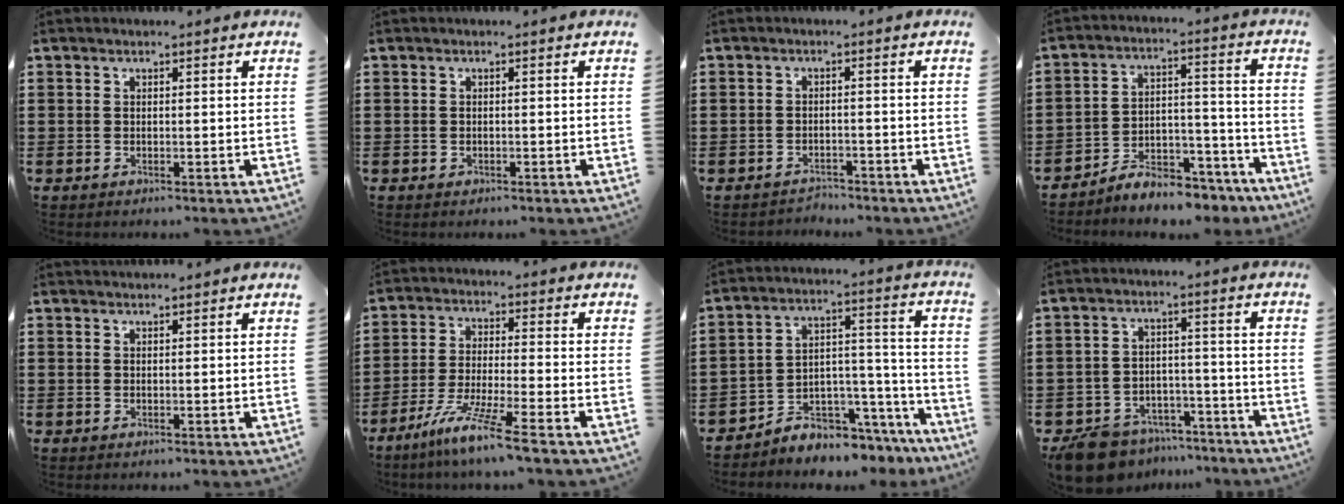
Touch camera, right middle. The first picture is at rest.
{"total": 0.0}
{"total": 1.8, "force": [-1.8, 0.3, -0.2], "torque": [-0.004, 0.000, -0.041]}
{"total": 6.4, "force": [-6.1, 1.4, 1.2], "torque": [-0.017, 0.019, -0.117]}
{"total": 0.8, "force": [0.8, 0.0, 0.0], "torque": [-0.001, -0.003, 0.015]}
{"total": 8.0, "force": [-6.2, -0.5, 5.1], "torque": [-0.108, -0.019, -0.121]}
{"total": 4.8, "force": [-4.5, 1.5, 0.2], "torque": [-0.011, 0.002, -0.090]}
{"total": 7.5, "force": [-7.0, 2.2, 1.5], "torque": [-0.045, 0.017, -0.140]}